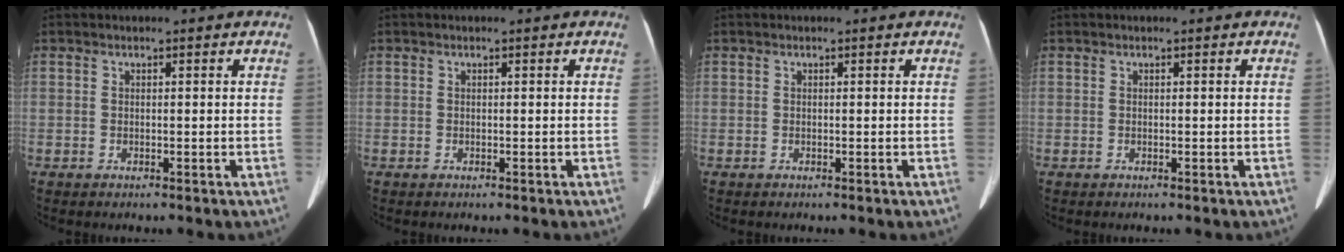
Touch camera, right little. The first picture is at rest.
{"total": 0.0}
{"total": 0.0}
{"total": 0.0}